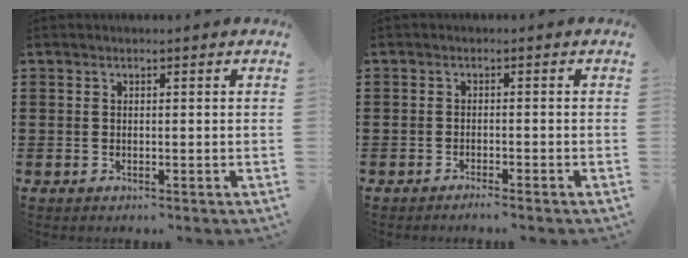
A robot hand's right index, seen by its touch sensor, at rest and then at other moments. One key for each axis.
{"total": 1.4, "fx": -1.3, "fy": -0.2, "fz": 0.4, "tx": -0.007, "ty": 0.001, "tz": -0.025}